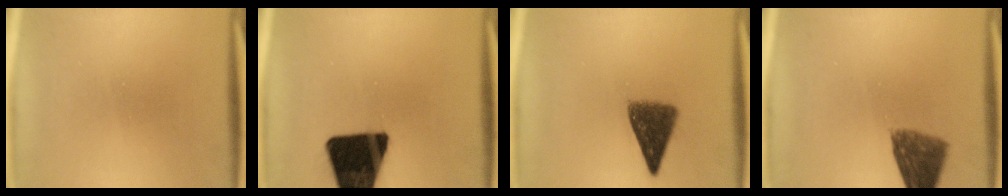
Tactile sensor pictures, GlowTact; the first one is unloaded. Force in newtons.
{"total": 19.9}
{"total": 7.5}
{"total": 7.4}